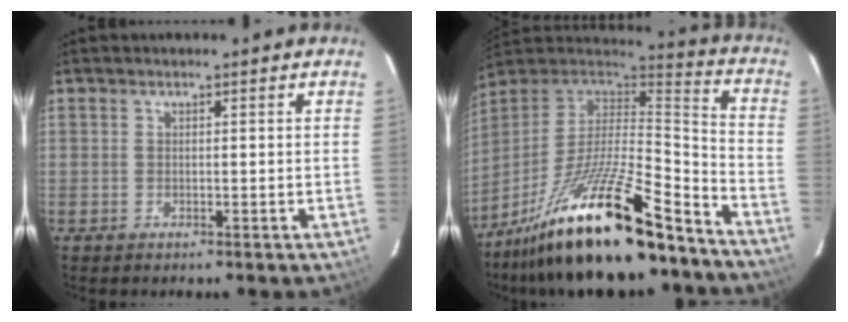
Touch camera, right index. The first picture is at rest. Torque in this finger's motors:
{"motor_torque": [1.26, -0.87, 1.05, 0.21]}